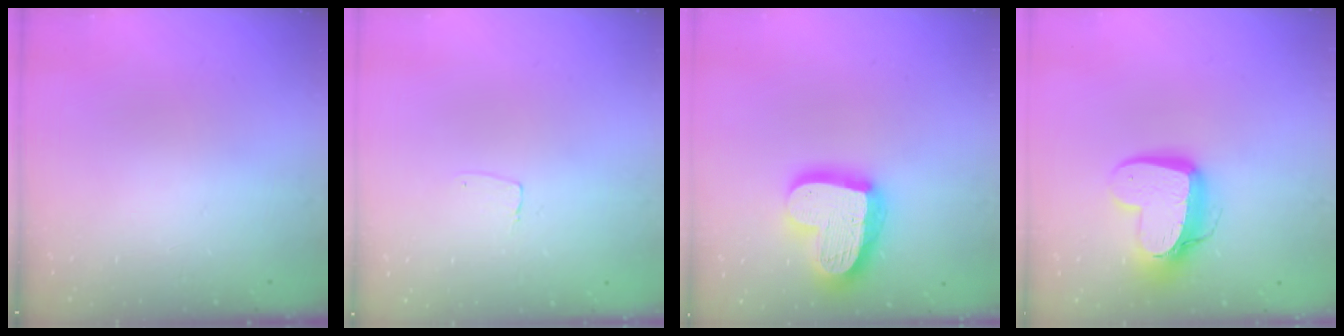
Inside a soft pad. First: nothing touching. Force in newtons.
{"total": 3.5, "press": 3.5, "slide": 0.3}
{"total": 21.7, "press": 21.6, "slide": 2.0}
{"total": 13.7, "press": 13.7, "slide": 1.3}